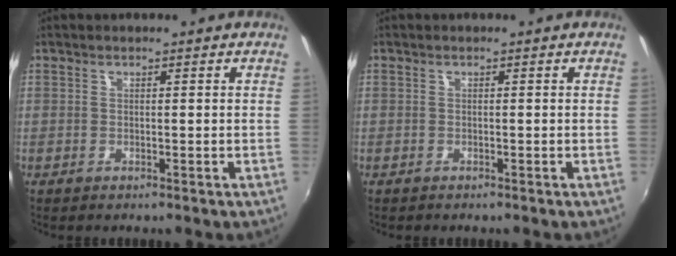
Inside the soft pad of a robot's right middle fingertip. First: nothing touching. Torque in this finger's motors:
{"motor_torque": [-0.36, 0.04, -0.03, -0.01]}